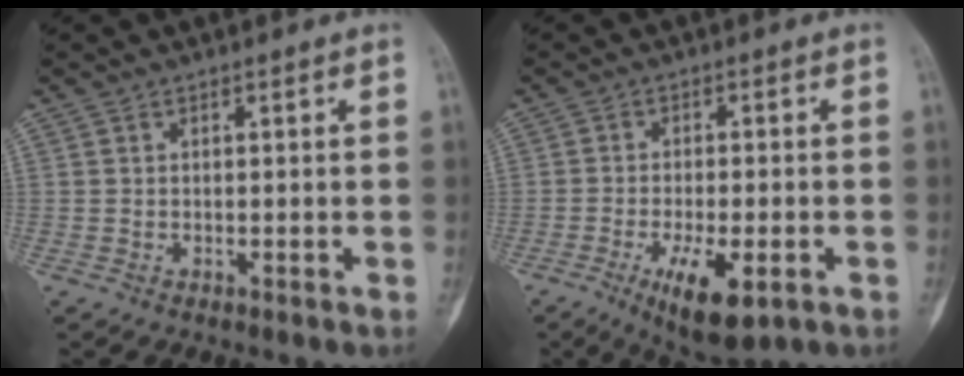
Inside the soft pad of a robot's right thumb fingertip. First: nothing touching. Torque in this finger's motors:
{"motor_torque": [1.28, 1.16, 0.52, -0.56, 0.09]}